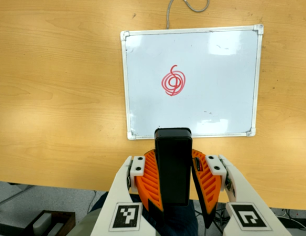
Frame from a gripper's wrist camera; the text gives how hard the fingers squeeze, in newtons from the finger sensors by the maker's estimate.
{"total": 11.7, "left": 9.3, "right": 14.2}